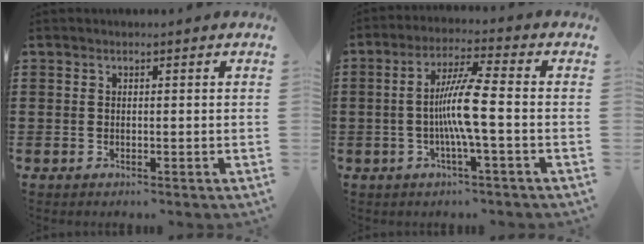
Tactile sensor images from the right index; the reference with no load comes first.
{"total": 7.8, "force": [-1.1, 0.1, 7.7], "torque": [-0.150, -0.006, -0.030]}